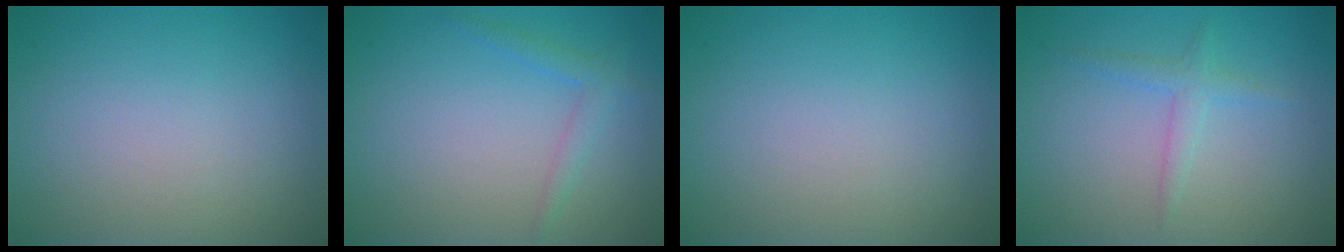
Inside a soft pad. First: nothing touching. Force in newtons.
{"total": 1.6, "press": 1.6, "slide": 0.1}
{"total": 0.0}
{"total": 1.6, "press": 1.6, "slide": 0.1}